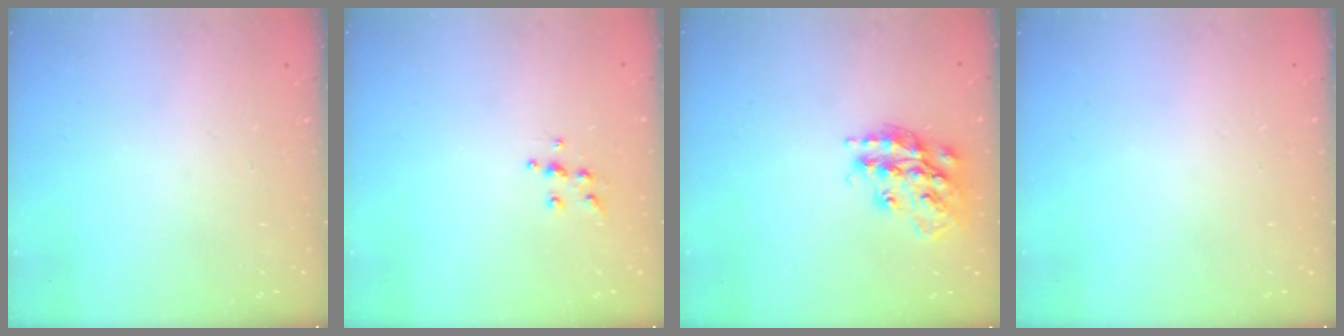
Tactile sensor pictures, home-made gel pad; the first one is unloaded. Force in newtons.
{"total": 5.9, "press": 5.9, "slide": 0.5}
{"total": 19.7, "press": 19.6, "slide": 1.4}
{"total": 0.0}